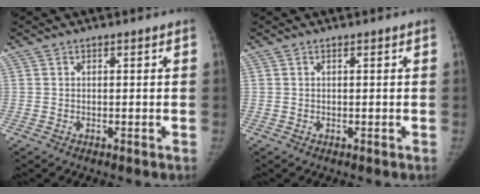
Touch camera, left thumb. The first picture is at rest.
{"total": 0.0}